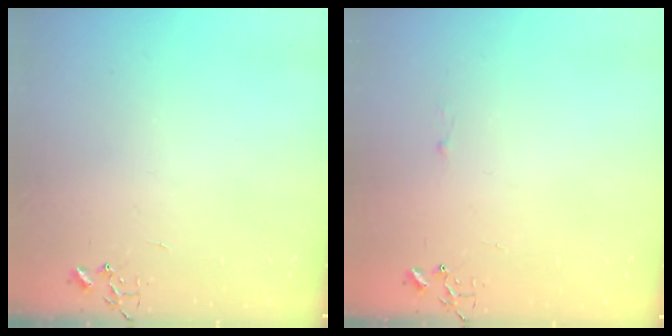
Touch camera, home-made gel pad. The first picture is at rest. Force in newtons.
{"total": 1.8, "press": 1.8, "slide": 0.2}